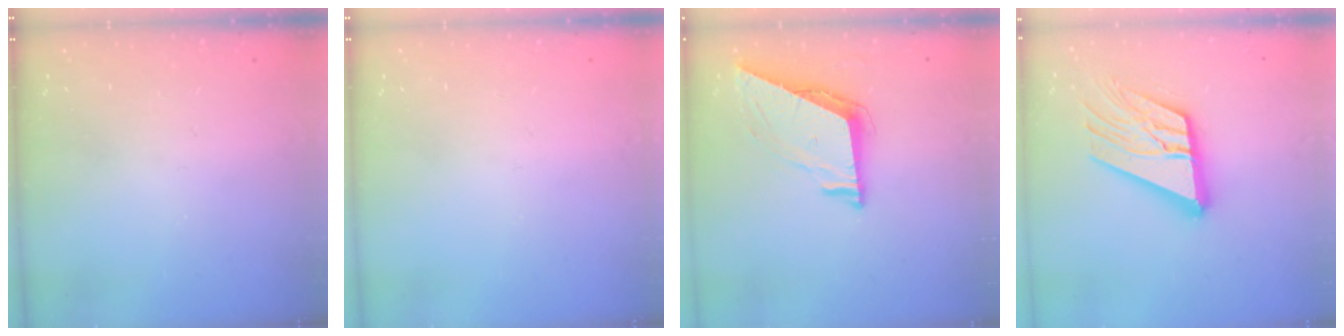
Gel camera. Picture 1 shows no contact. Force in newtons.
{"total": 0.0}
{"total": 7.5, "press": 7.5, "slide": 0.5}
{"total": 17.6, "press": 17.5, "slide": 2.2}